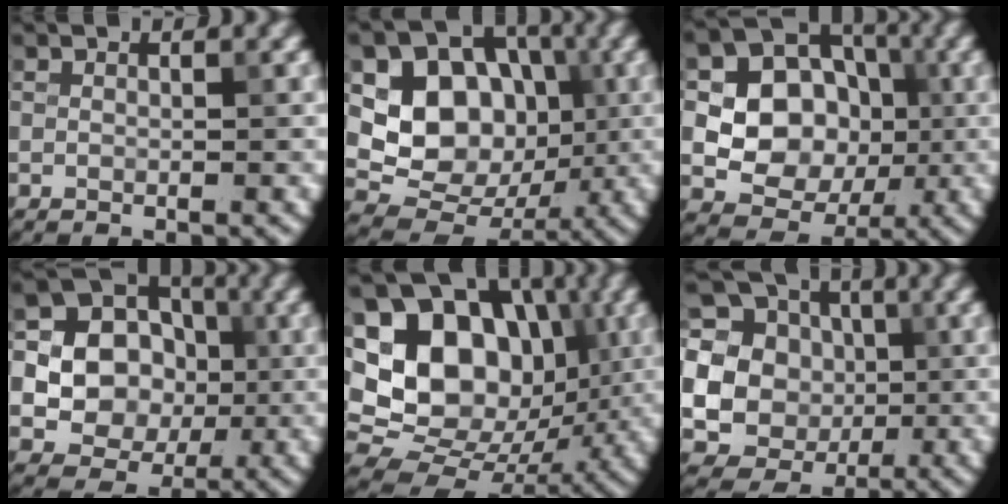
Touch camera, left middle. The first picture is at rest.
{"total": 9.6, "force": [0.9, 7.9, 5.3], "torque": [-0.082, -0.011, 0.011]}
{"total": 9.7, "force": [0.5, 8.3, 5.0], "torque": [-0.077, 0.009, -0.004]}
{"total": 13.9, "force": [0.4, 12.9, 5.2], "torque": [-0.126, 0.025, -0.014]}
{"total": 20.2, "force": [3.8, 16.4, 11.1], "torque": [-0.196, 0.041, 0.066]}
{"total": 20.1, "force": [2.2, 18.8, 6.9], "torque": [-0.167, 0.004, 0.011]}